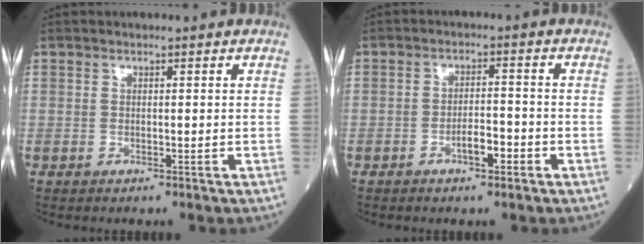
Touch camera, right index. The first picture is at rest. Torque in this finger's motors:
{"motor_torque": [0.34, -0.15, 0.22, 0.05]}